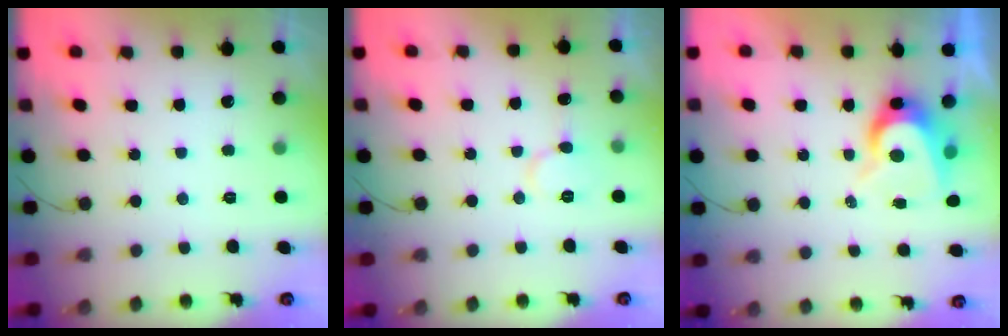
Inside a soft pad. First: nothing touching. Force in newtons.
{"total": 6.9, "press": 6.9, "slide": 0.1}
{"total": 7.7, "press": 7.7, "slide": 0.4}